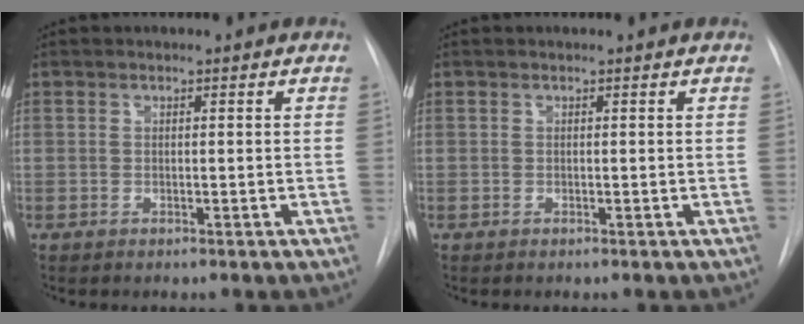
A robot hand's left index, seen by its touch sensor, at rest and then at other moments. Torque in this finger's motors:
{"motor_torque": [-0.08, 0.08, 0.01, 0.00]}